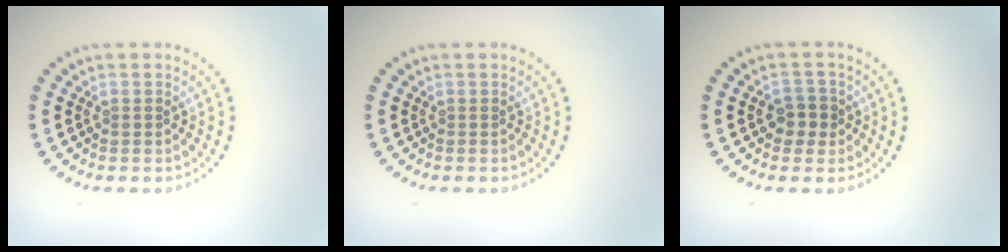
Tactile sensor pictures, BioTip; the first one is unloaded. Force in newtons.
{"total": 0.0}
{"total": 2.1, "press": 2.0, "slide": 0.6}